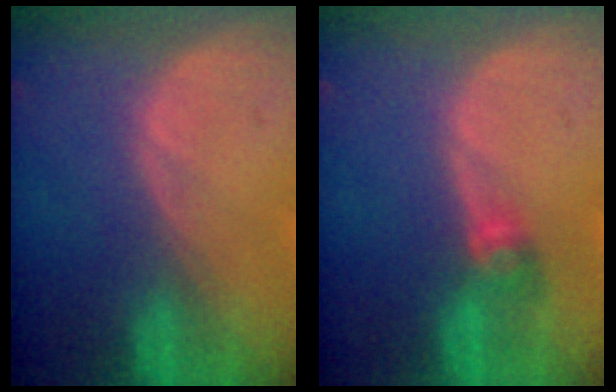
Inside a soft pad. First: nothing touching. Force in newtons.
{"total": 2.6, "press": 2.5, "slide": 0.6}